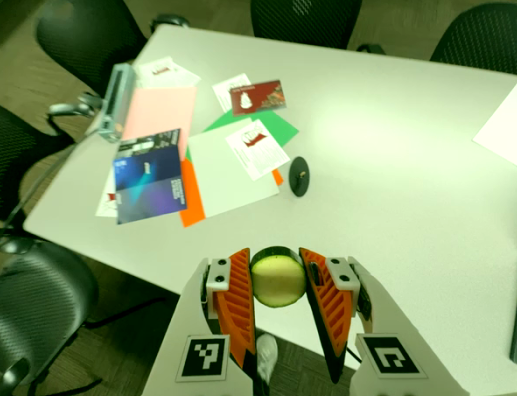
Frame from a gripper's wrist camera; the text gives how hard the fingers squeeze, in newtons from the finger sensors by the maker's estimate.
{"total": 10.7, "left": 10.5, "right": 11.0}